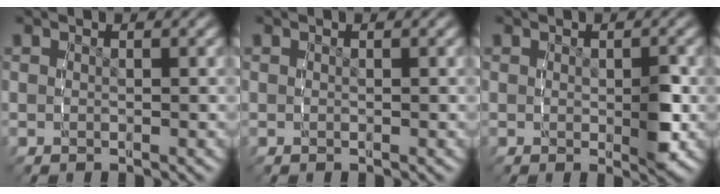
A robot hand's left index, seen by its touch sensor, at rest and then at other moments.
{"total": 0.0}
{"total": 1.9, "force": [-0.2, 0.7, 1.7], "torque": [-0.025, -0.011, 0.002]}